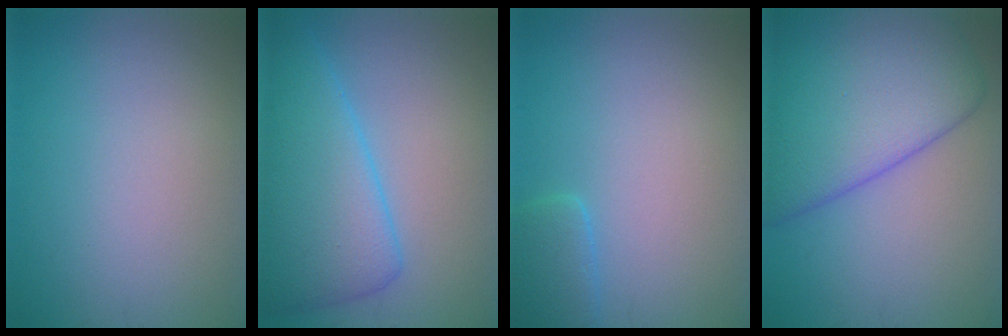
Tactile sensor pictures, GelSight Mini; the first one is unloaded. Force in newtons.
{"total": 7.5, "press": 7.5, "slide": 0.3}
{"total": 1.9, "press": 1.9, "slide": 0.3}
{"total": 10.4, "press": 10.4, "slide": 0.2}